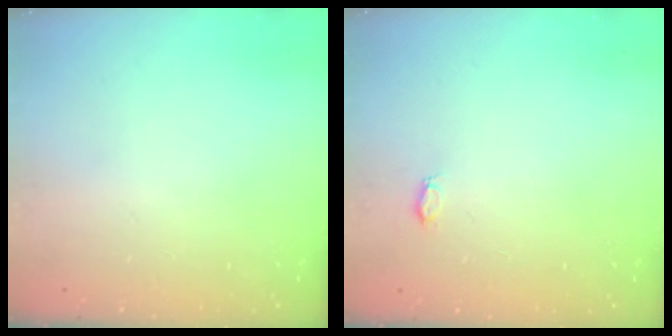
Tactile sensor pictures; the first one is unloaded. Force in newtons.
{"total": 2.7, "press": 2.7, "slide": 0.3}